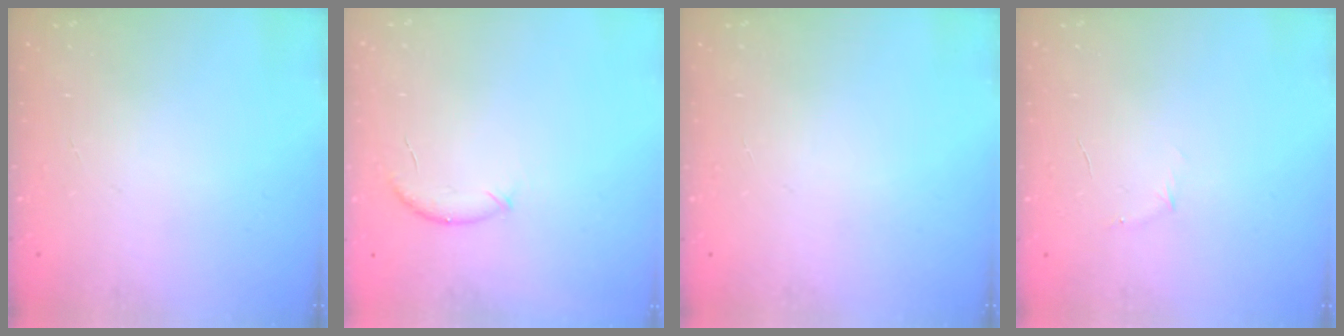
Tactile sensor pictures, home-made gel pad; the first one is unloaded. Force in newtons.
{"total": 6.5, "press": 6.5, "slide": 1.0}
{"total": 0.0}
{"total": 3.8, "press": 3.6, "slide": 1.1}